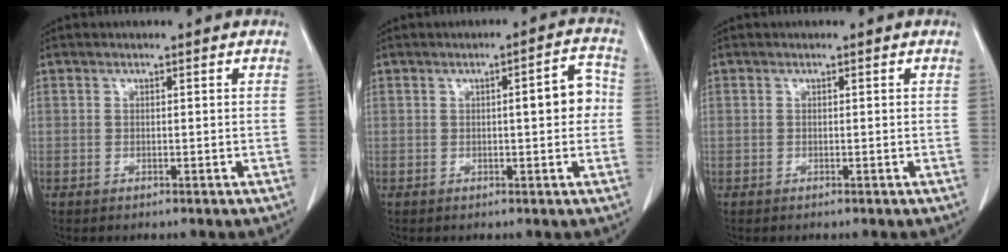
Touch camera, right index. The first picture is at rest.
{"total": 5.1, "force": [0.1, 1.2, 4.9], "torque": [-0.062, 0.017, -0.002]}
{"total": 0.0}